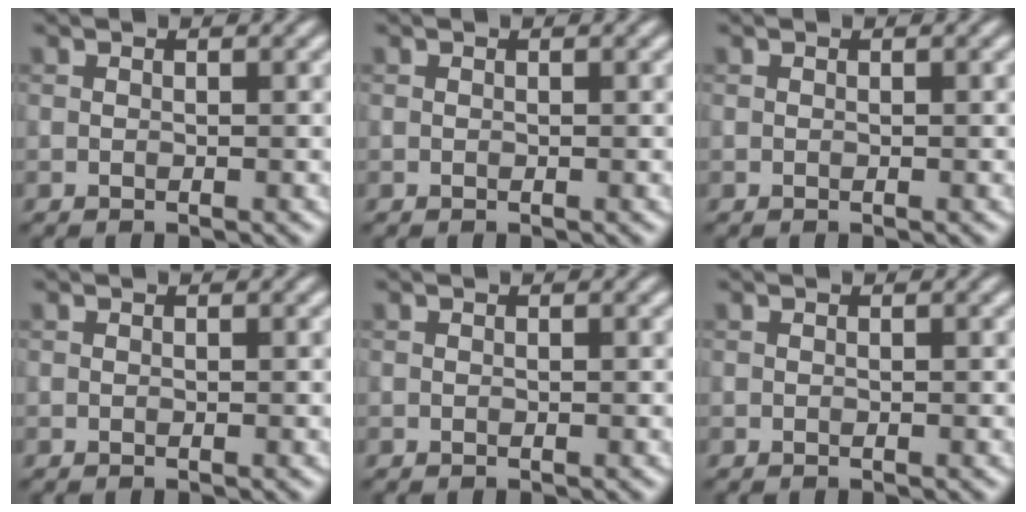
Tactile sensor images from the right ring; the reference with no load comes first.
{"total": 0.0}
{"total": 0.0}
{"total": 0.0}
{"total": 0.0}
{"total": 0.0}